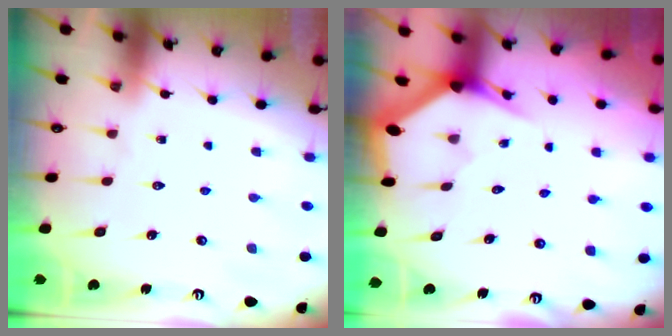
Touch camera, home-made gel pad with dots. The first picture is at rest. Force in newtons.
{"total": 3.0, "press": 3.0, "slide": 0.0}